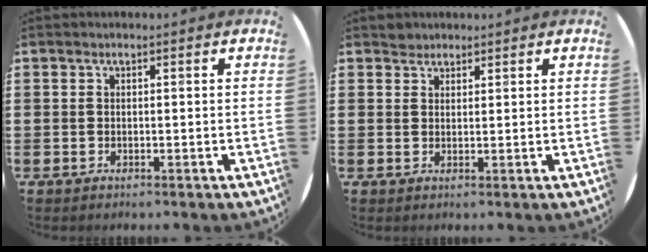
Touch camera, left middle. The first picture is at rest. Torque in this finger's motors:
{"motor_torque": [-0.10, 0.12, -0.06, -0.01]}